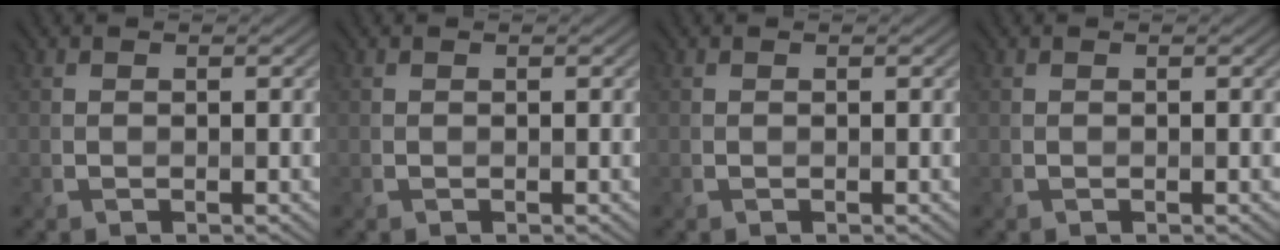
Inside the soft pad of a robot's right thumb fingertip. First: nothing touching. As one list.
[{"total": 0.0}, {"total": 0.0}, {"total": 0.0}]